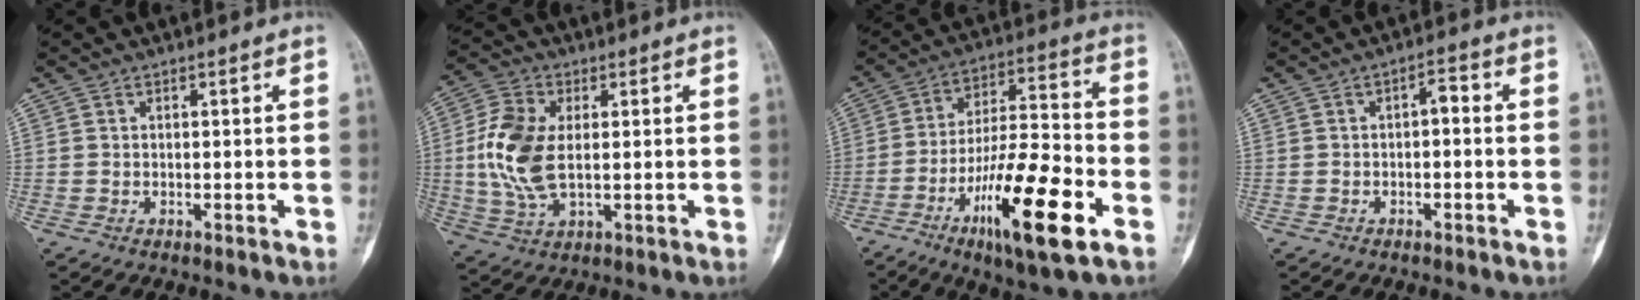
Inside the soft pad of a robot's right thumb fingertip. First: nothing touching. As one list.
[{"total": 11.6, "force": [0.8, 6.4, 9.6], "torque": [-0.206, 0.001, 0.017]}, {"total": 19.5, "force": [-8.6, 4.3, 17.0], "torque": [-0.306, 0.039, -0.140]}, {"total": 2.5, "force": [-0.4, 1.3, 2.1], "torque": [-0.025, 0.018, -0.013]}]